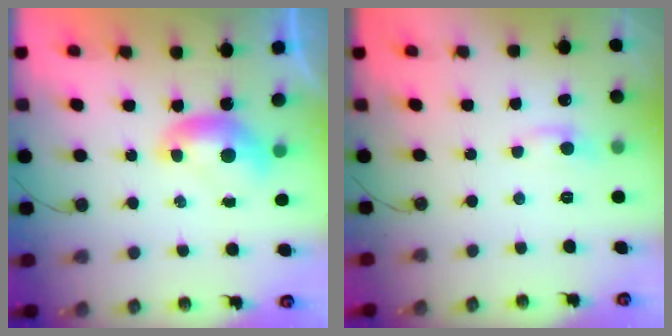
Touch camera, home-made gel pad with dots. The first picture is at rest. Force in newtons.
{"total": 1.7, "press": 1.6, "slide": 0.7}